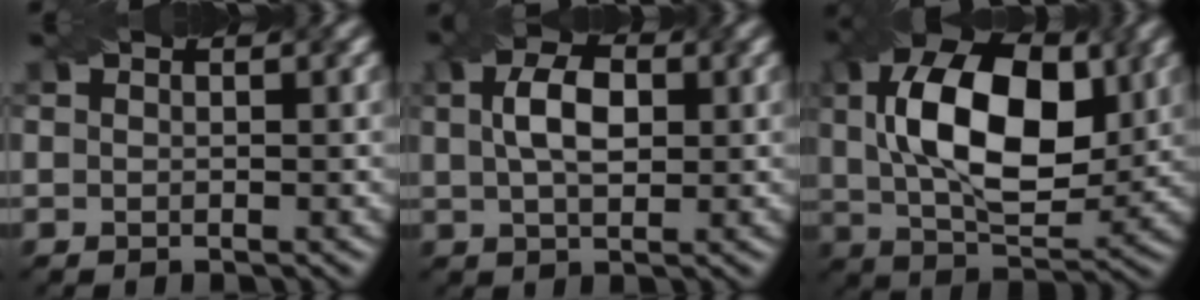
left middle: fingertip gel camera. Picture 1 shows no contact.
{"total": 4.7, "force": [1.0, 2.6, 3.8], "torque": [-0.076, 0.007, 0.015]}
{"total": 12.9, "force": [2.3, 6.9, 10.7], "torque": [-0.180, 0.014, 0.038]}